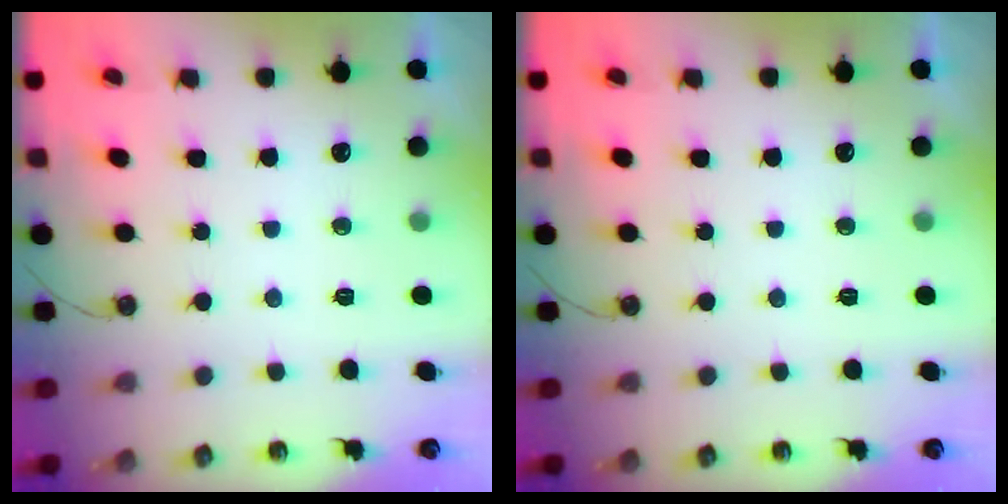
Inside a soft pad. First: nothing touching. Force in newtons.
{"total": 0.0}